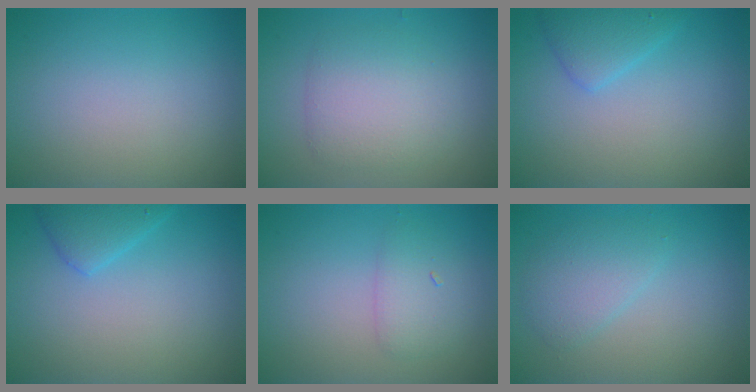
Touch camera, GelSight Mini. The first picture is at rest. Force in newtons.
{"total": 3.7, "press": 3.7, "slide": 0.1}
{"total": 2.4, "press": 2.4, "slide": 0.1}
{"total": 2.4, "press": 2.4, "slide": 0.2}
{"total": 2.1, "press": 2.1, "slide": 0.1}
{"total": 2.6, "press": 2.6, "slide": 0.3}